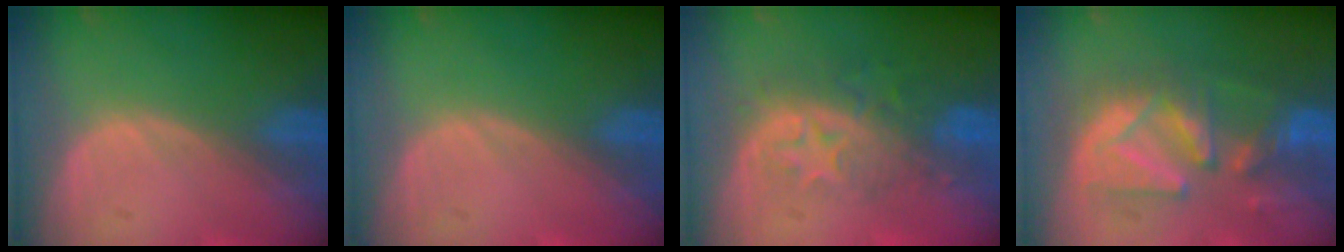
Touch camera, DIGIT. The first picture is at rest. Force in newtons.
{"total": 0.0}
{"total": 8.2, "press": 7.3, "slide": 3.8}
{"total": 9.2, "press": 9.2, "slide": 0.3}